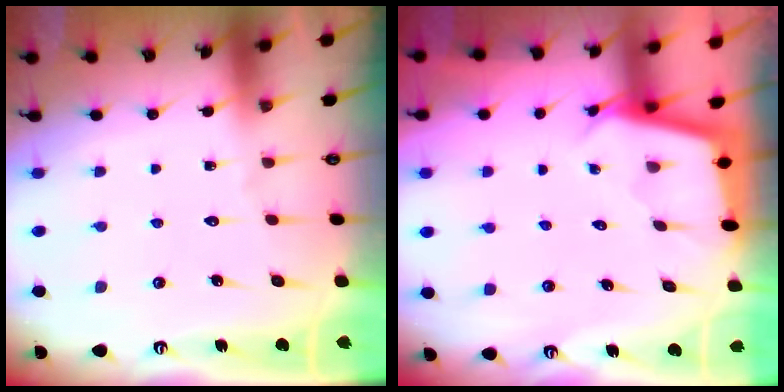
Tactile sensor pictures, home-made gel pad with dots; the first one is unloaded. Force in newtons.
{"total": 2.2, "press": 2.2, "slide": 0.2}